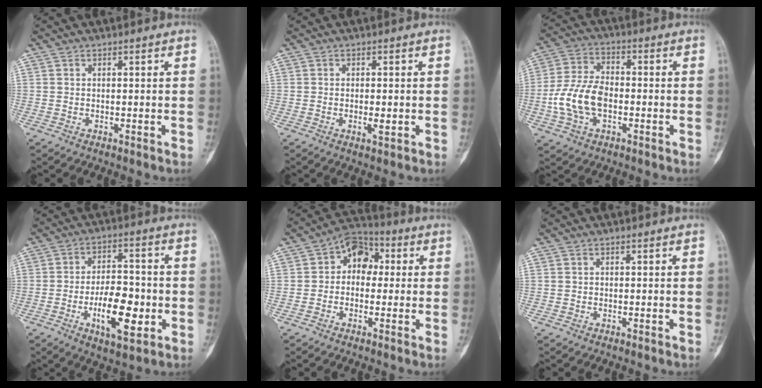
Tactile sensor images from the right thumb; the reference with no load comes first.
{"total": 2.3, "force": [-0.4, 0.9, 2.1], "torque": [-0.037, -0.003, -0.005]}
{"total": 11.3, "force": [-2.3, 7.0, 8.6], "torque": [-0.172, 0.024, -0.048]}
{"total": 12.1, "force": [-3.3, 5.6, 10.2], "torque": [-0.153, 0.015, -0.052]}
{"total": 8.4, "force": [1.1, 6.0, 5.7], "torque": [-0.050, 0.026, 0.001]}
{"total": 0.0}